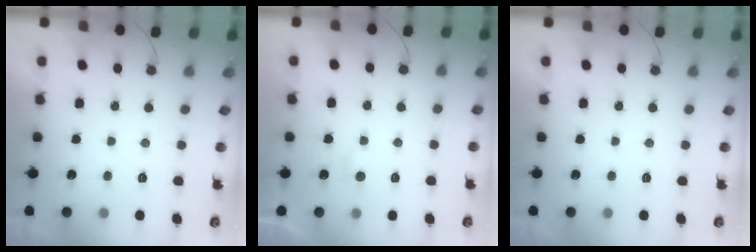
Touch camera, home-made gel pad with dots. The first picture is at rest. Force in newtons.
{"total": 2.8, "press": 2.8, "slide": 0.3}
{"total": 0.0}